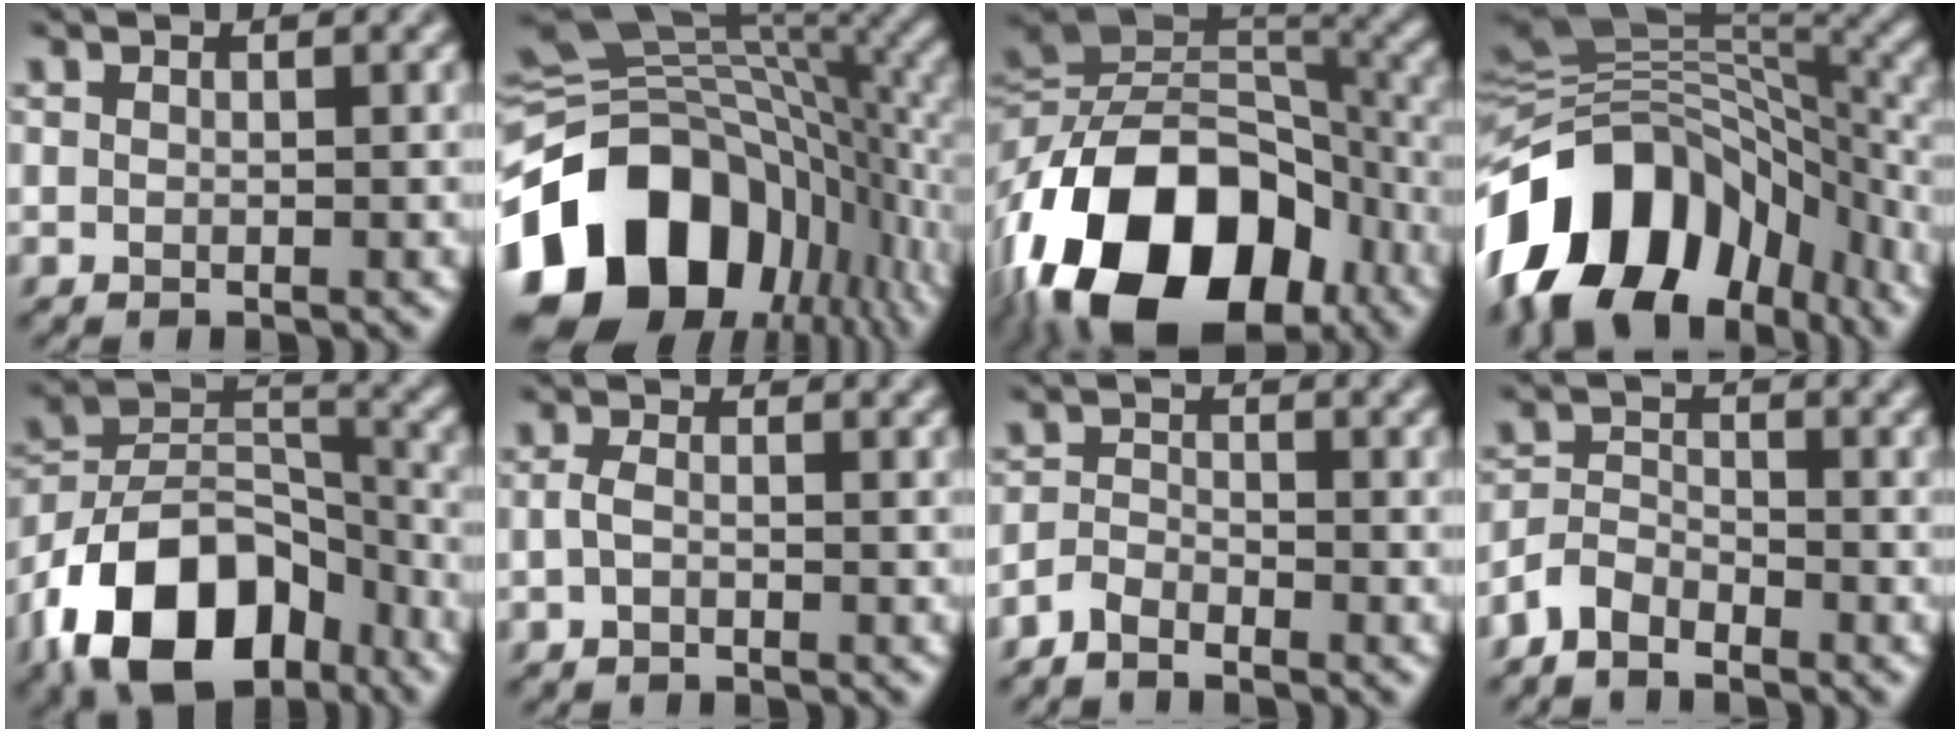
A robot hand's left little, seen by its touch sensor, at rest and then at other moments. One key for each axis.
{"total": 17.3, "fx": -7.3, "fy": 11.7, "fz": 10.4, "tx": -0.210, "ty": -0.005, "tz": -0.131}
{"total": 18.4, "fx": -9.2, "fy": 11.5, "fz": 11.0, "tx": -0.203, "ty": 0.001, "tz": -0.162}
{"total": 14.9, "fx": -7.9, "fy": 9.6, "fz": 8.2, "tx": -0.158, "ty": 0.020, "tz": -0.140}
{"total": 13.0, "fx": -7.8, "fy": 7.5, "fz": 7.3, "tx": -0.135, "ty": 0.014, "tz": -0.157}
{"total": 1.3, "fx": -0.5, "fy": 0.6, "fz": 1.0, "tx": -0.024, "ty": 0.004, "tz": -0.014}
{"total": 1.9, "fx": -1.8, "fy": 0.5, "fz": 0.6, "tx": -0.014, "ty": 0.006, "tz": -0.042}
{"total": 2.6, "fx": -2.3, "fy": 1.0, "fz": 0.8, "tx": -0.018, "ty": 0.008, "tz": -0.055}